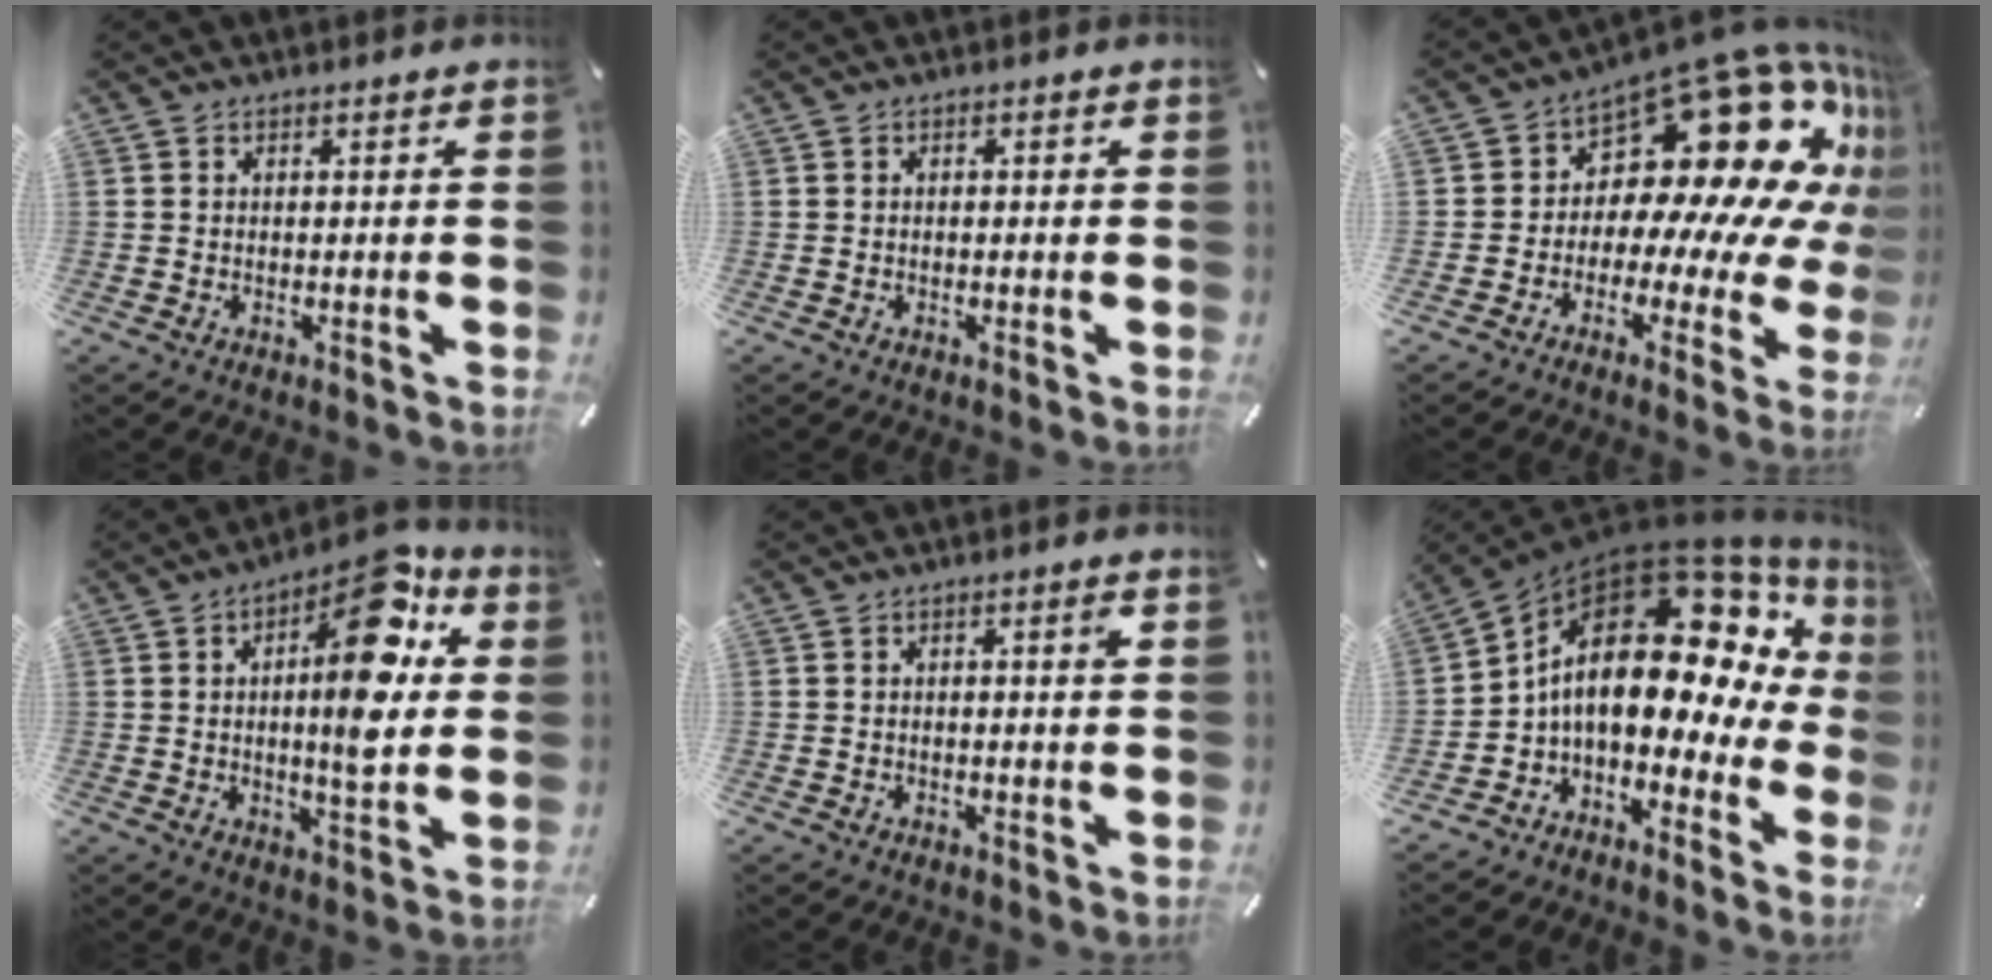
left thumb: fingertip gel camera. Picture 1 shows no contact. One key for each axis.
{"total": 0.7, "fx": -0.2, "fy": 0.3, "fz": 0.6, "tx": -0.012, "ty": -0.001, "tz": -0.004}
{"total": 23.9, "fx": 10.2, "fy": 13.0, "fz": 17.3, "tx": -0.233, "ty": -0.111, "tz": 0.188}
{"total": 17.7, "fx": 5.9, "fy": 6.6, "fz": 15.4, "tx": -0.203, "ty": -0.036, "tz": 0.088}
{"total": 2.0, "fx": 0.3, "fy": 0.3, "fz": 1.9, "tx": -0.036, "ty": 0.002, "tz": 0.003}
{"total": 19.7, "fx": 3.3, "fy": 11.5, "fz": 15.6, "tx": -0.260, "ty": -0.029, "tz": 0.050}